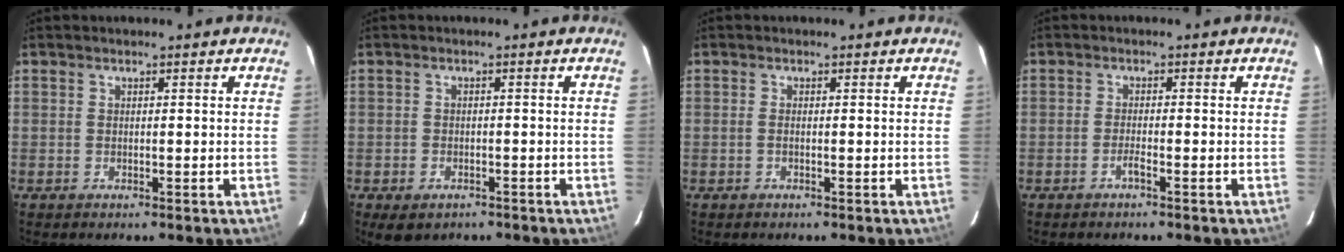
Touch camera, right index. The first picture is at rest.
{"total": 4.5, "force": [-2.7, 2.9, 2.0], "torque": [-0.045, -0.011, -0.036]}
{"total": 0.7, "force": [-0.2, -0.2, 0.6], "torque": [-0.013, 0.001, -0.006]}
{"total": 1.4, "force": [-0.9, -0.1, 1.0], "torque": [-0.023, 0.001, -0.020]}